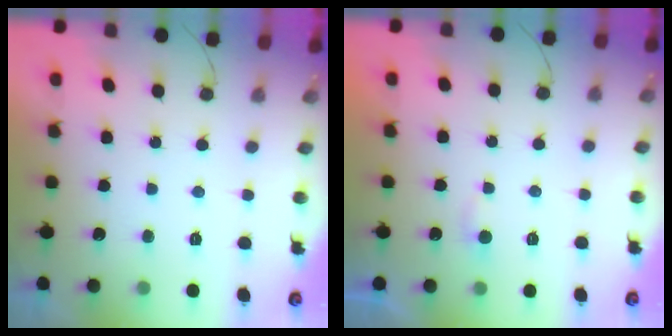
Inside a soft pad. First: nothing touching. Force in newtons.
{"total": 2.8, "press": 2.8, "slide": 0.3}